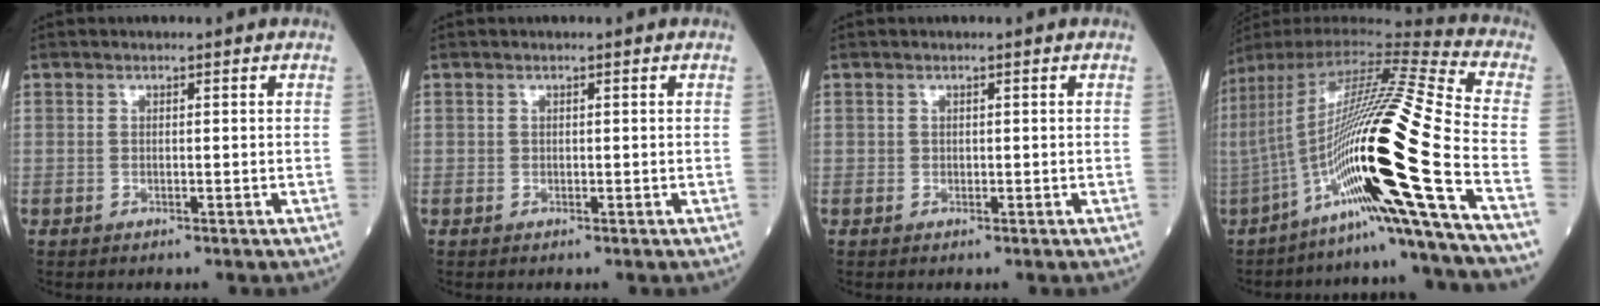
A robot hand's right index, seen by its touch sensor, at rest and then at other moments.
{"total": 0.0}
{"total": 0.0}
{"total": 26.6, "force": [-8.7, -1.3, 25.1], "torque": [-0.457, -0.019, -0.163]}